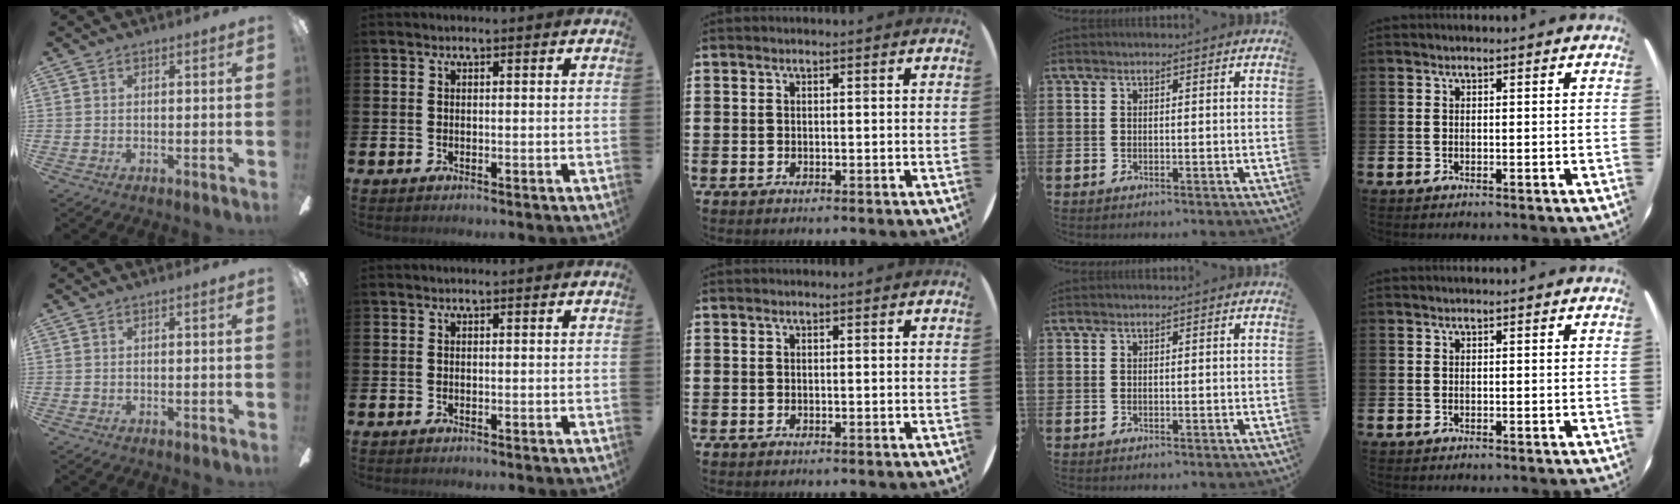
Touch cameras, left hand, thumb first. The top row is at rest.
{}